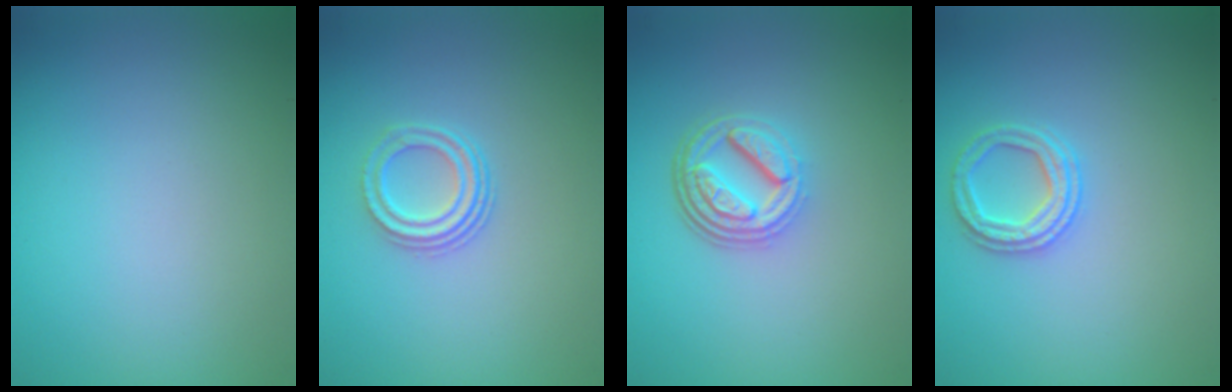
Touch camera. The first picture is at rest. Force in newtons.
{"total": 2.9, "press": 2.1, "slide": 2.0}
{"total": 4.7, "press": 3.5, "slide": 3.1}
{"total": 2.5, "press": 2.4, "slide": 0.6}